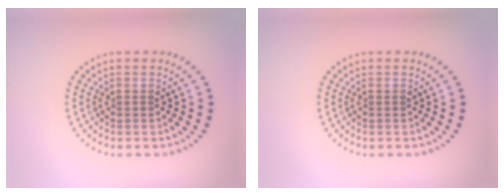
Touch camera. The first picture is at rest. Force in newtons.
{"total": 0.0}